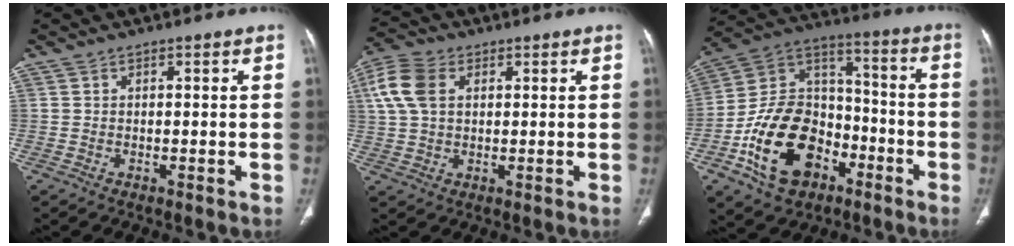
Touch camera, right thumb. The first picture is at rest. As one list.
[{"total": 8.9, "force": [2.4, 6.0, 6.2], "torque": [-0.140, 0.016, 0.044]}, {"total": 20.2, "force": [-8.7, 13.7, 12.1], "torque": [-0.176, 0.074, -0.152]}]